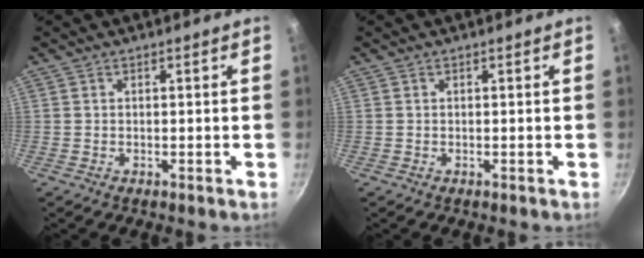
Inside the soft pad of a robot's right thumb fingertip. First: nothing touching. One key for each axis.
{"total": 0.0}